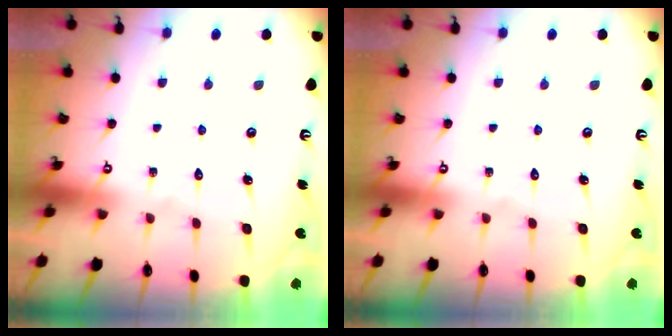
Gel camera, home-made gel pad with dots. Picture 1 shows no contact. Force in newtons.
{"total": 0.0}